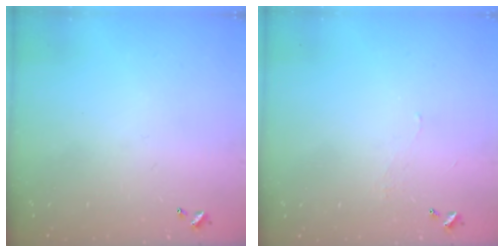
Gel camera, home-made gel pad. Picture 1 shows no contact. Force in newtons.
{"total": 2.3, "press": 2.2, "slide": 0.5}